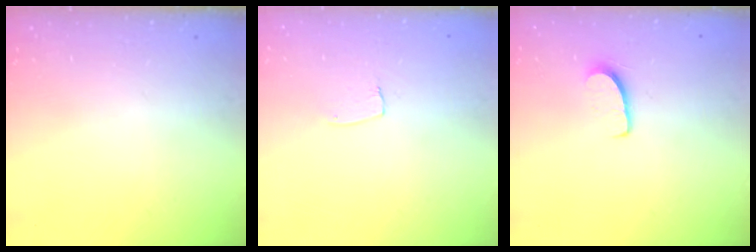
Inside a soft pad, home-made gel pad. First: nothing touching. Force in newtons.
{"total": 2.6, "press": 2.6, "slide": 0.1}
{"total": 5.8, "press": 5.8, "slide": 0.5}